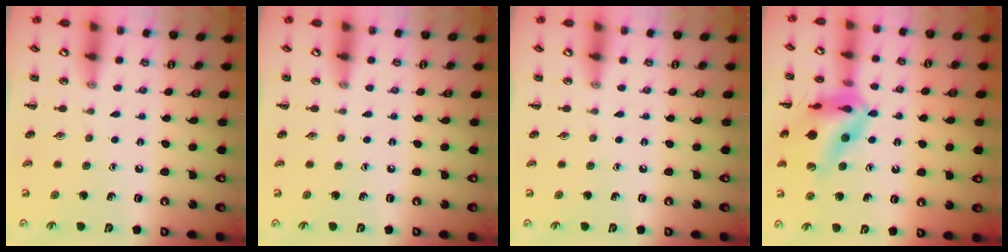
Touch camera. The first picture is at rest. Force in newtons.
{"total": 0.0}
{"total": 0.0}
{"total": 16.9, "press": 16.6, "slide": 3.3}